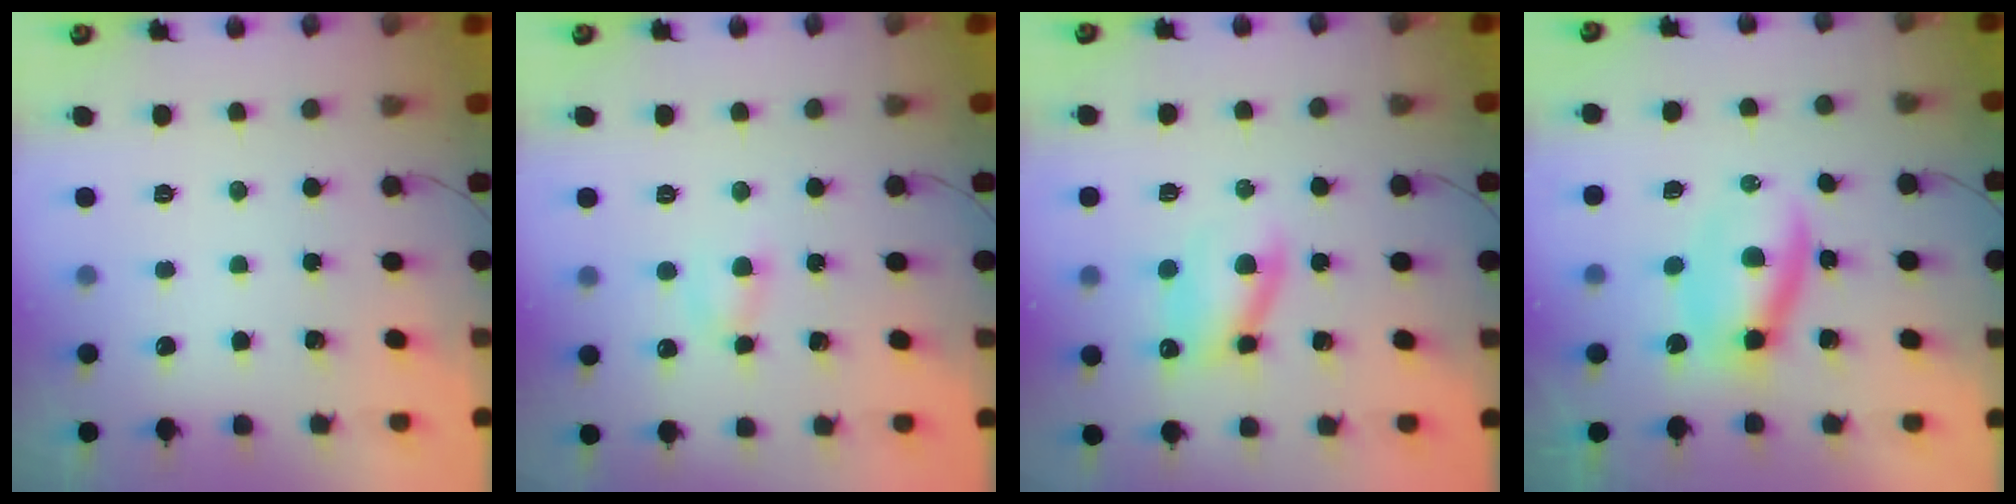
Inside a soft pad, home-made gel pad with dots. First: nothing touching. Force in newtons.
{"total": 3.8, "press": 3.5, "slide": 1.3}
{"total": 9.8, "press": 9.7, "slide": 1.5}
{"total": 6.1, "press": 6.0, "slide": 1.2}